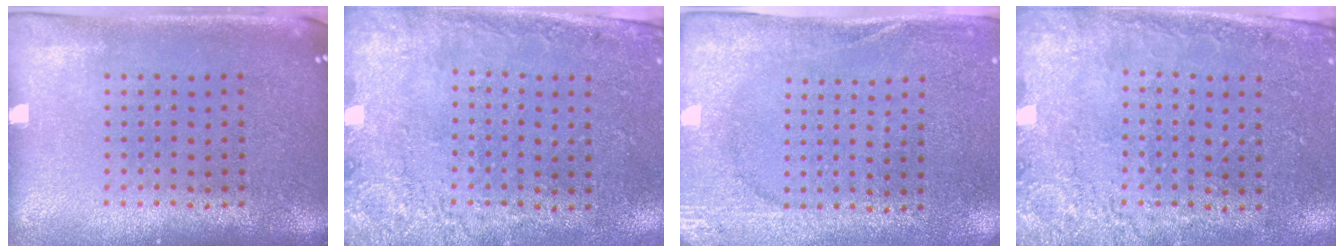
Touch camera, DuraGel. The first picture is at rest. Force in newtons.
{"total": 2.7, "press": 2.1, "slide": 1.6}
{"total": 2.6, "press": 2.4, "slide": 1.0}
{"total": 2.6, "press": 2.3, "slide": 1.2}